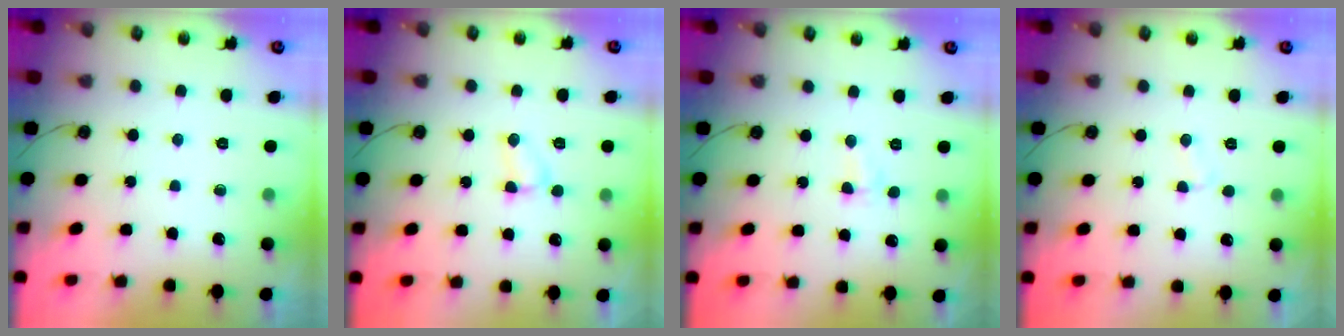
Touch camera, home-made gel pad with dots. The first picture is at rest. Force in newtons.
{"total": 2.9, "press": 2.9, "slide": 0.3}
{"total": 2.8, "press": 2.8, "slide": 0.6}
{"total": 2.3, "press": 2.3, "slide": 0.3}